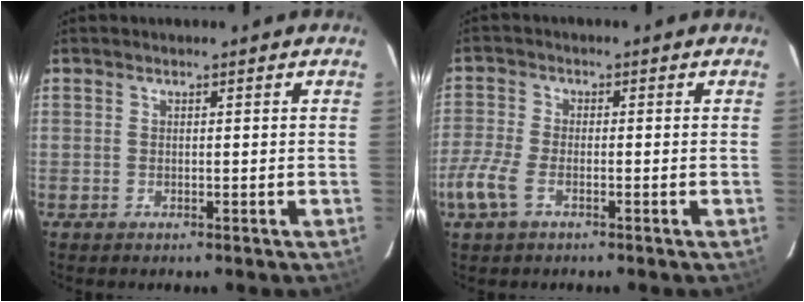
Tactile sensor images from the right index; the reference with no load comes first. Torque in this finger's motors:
{"motor_torque": [0.62, -0.40, 0.23, 0.04]}